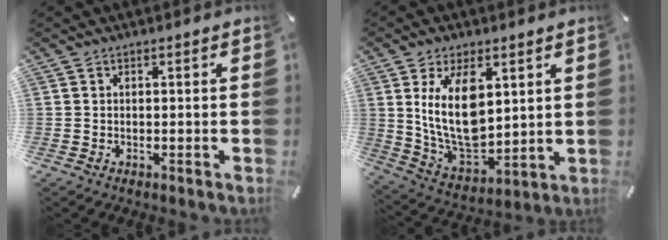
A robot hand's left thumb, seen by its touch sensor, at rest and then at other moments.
{"total": 15.7, "force": [4.7, 9.2, 11.8], "torque": [-0.247, -0.023, 0.084]}